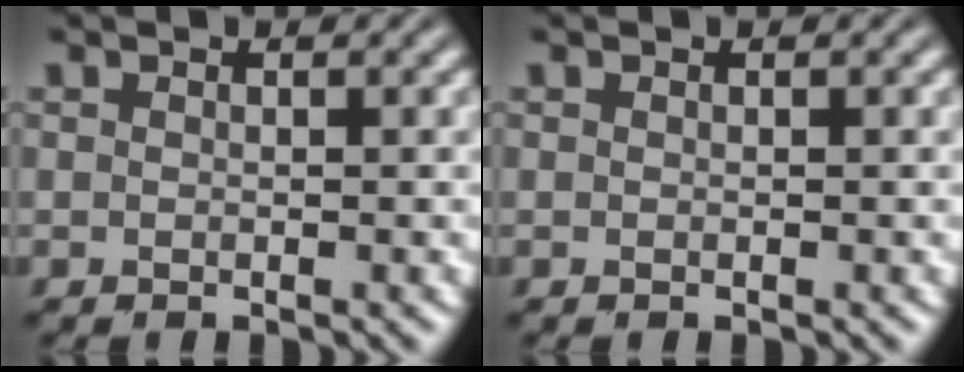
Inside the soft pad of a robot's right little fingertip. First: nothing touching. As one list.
[{"total": 0.0}]